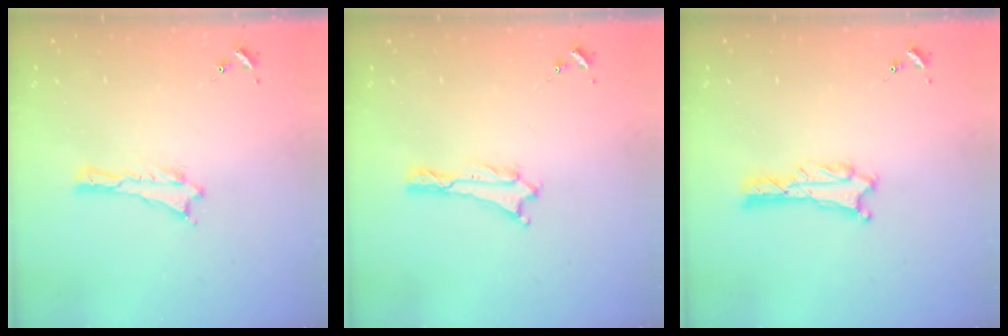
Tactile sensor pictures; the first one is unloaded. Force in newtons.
{"total": 0.0}
{"total": 1.3, "press": 1.2, "slide": 0.1}